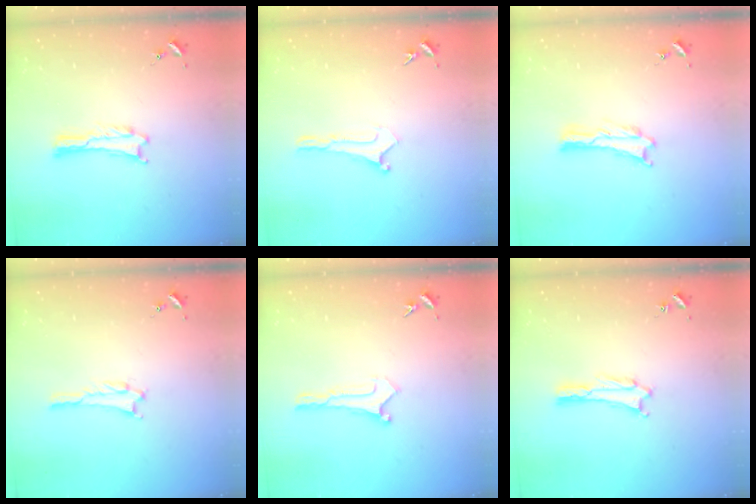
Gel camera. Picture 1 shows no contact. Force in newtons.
{"total": 0.0}
{"total": 0.0}
{"total": 0.6, "press": 0.6, "slide": 0.1}
{"total": 0.0}
{"total": 1.8, "press": 1.8, "slide": 0.2}